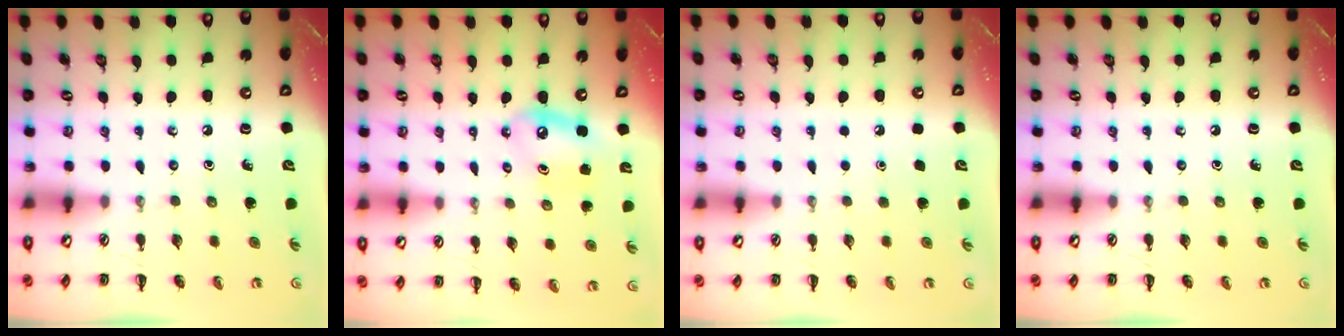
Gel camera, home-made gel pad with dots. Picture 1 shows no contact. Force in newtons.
{"total": 7.5, "press": 7.3, "slide": 1.8}
{"total": 1.8, "press": 1.8, "slide": 0.1}
{"total": 0.0}